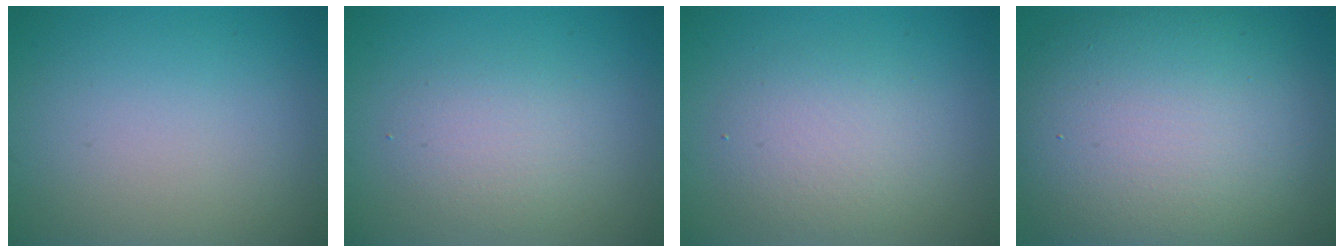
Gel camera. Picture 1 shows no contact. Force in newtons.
{"total": 2.3, "press": 2.3, "slide": 0.2}
{"total": 3.3, "press": 3.3, "slide": 0.1}
{"total": 13.9, "press": 13.9, "slide": 0.3}